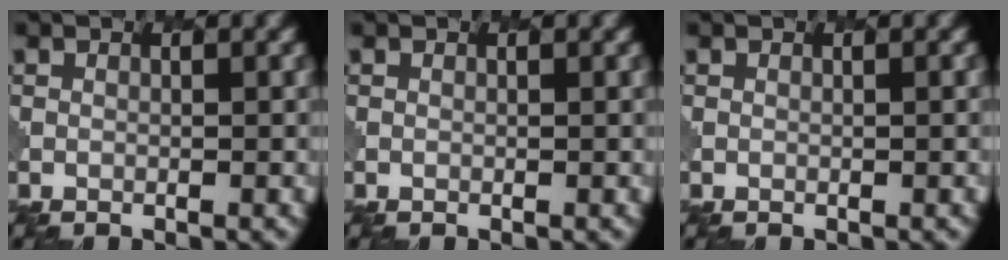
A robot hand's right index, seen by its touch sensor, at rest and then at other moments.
{"total": 0.0}
{"total": 0.7, "force": [0.0, 0.3, 0.6], "torque": [0.001, 0.001, 0.000]}